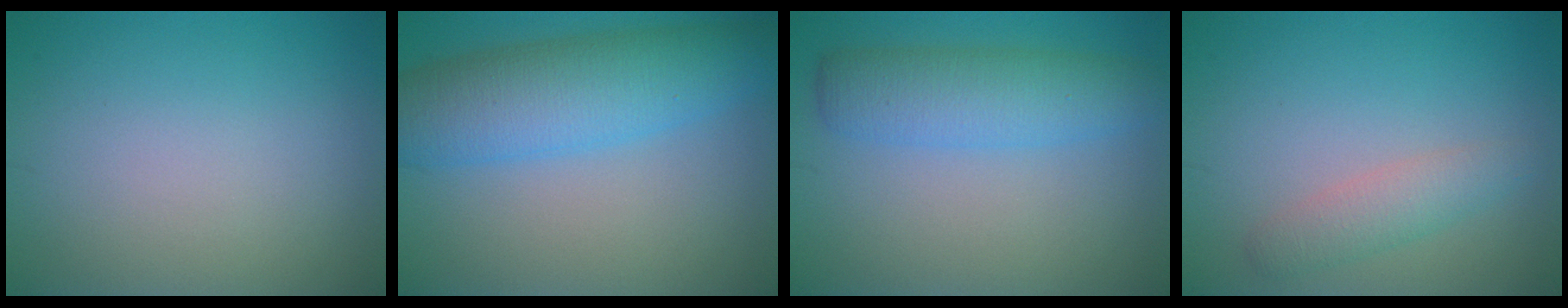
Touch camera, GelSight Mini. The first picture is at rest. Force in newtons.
{"total": 7.9, "press": 7.9, "slide": 0.2}
{"total": 4.9, "press": 4.8, "slide": 0.1}
{"total": 2.4, "press": 2.3, "slide": 0.1}